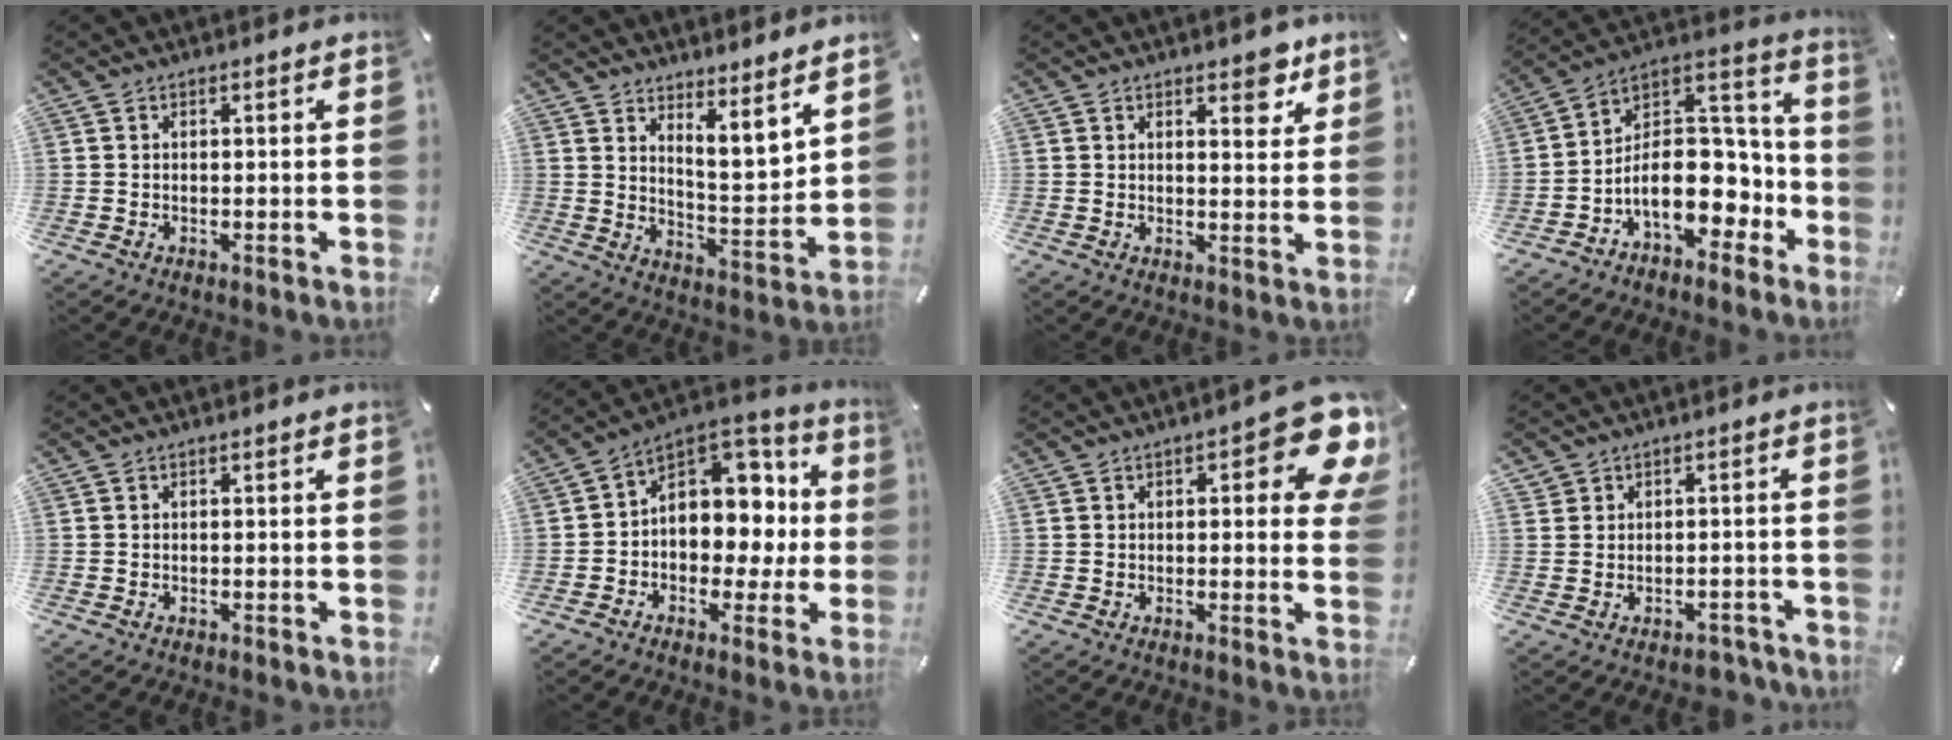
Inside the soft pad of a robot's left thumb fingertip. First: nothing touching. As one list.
[{"total": 6.7, "force": [6.1, 0.9, 2.6], "torque": [-0.041, -0.066, 0.106]}, {"total": 5.5, "force": [3.7, 2.8, 3.1], "torque": [-0.015, -0.025, 0.053]}, {"total": 16.3, "force": [-3.3, 11.7, 10.9], "torque": [-0.161, -0.013, -0.047]}, {"total": 0.0}, {"total": 10.5, "force": [0.8, 9.2, 5.0], "torque": [-0.055, -0.019, 0.021]}, {"total": 12.3, "force": [4.5, 4.7, 10.5], "torque": [-0.123, -0.032, 0.073]}, {"total": 2.9, "force": [-0.9, 2.7, 0.6], "torque": [-0.011, 0.008, -0.016]}]